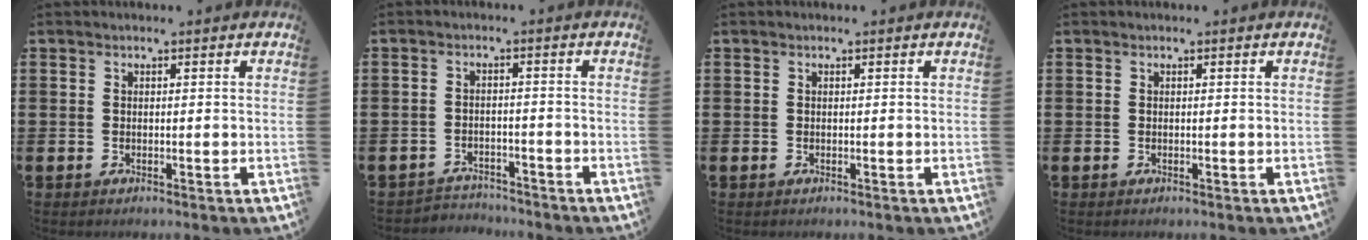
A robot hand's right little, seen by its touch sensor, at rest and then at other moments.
{"total": 2.4, "force": [-2.3, 0.4, -0.2], "torque": [-0.004, 0.001, -0.052]}
{"total": 0.0}
{"total": 0.0}